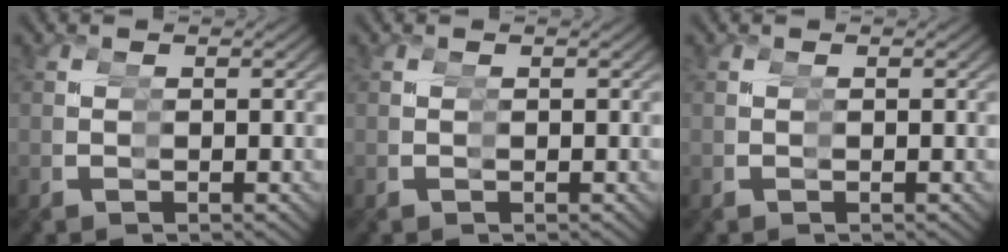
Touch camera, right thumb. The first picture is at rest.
{"total": 0.0}
{"total": 0.0}